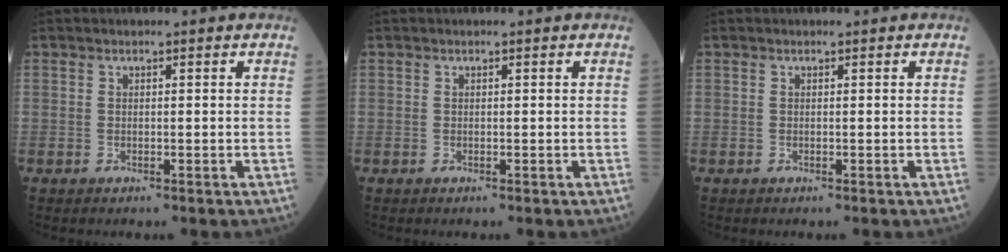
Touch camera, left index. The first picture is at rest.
{"total": 0.0}
{"total": 0.0}